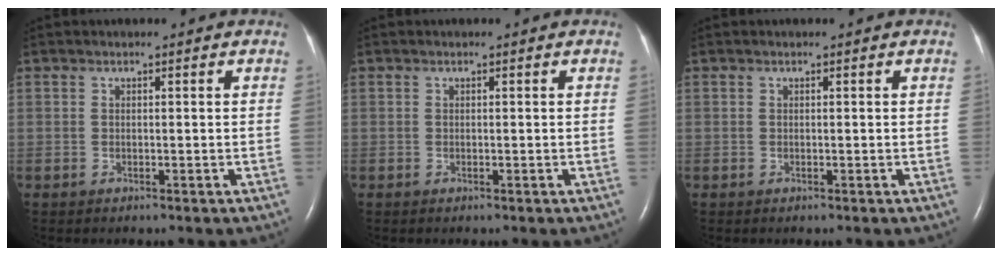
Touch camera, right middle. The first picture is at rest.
{"total": 0.0}
{"total": 0.0}